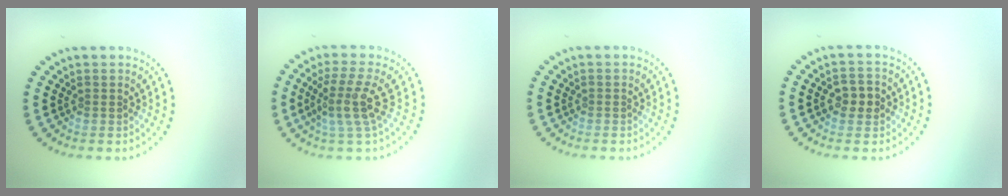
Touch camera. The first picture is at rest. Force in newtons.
{"total": 3.7, "press": 2.7, "slide": 2.6}
{"total": 0.0}
{"total": 2.4, "press": 2.3, "slide": 0.3}